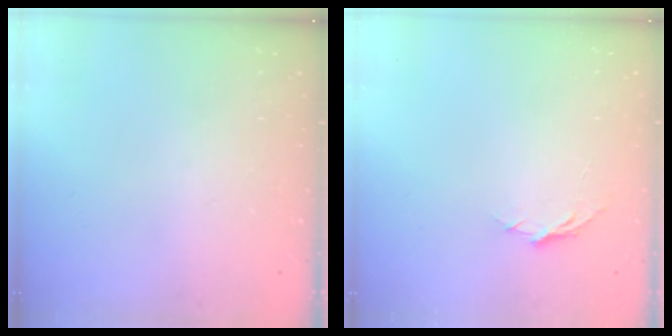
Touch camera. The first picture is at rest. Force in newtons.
{"total": 3.7, "press": 3.6, "slide": 0.4}